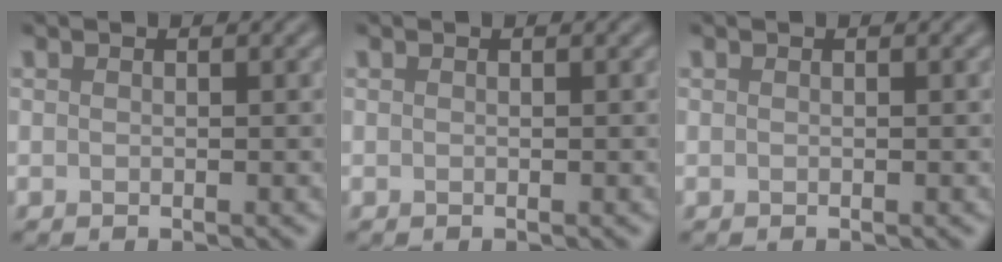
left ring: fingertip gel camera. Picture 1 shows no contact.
{"total": 0.0}
{"total": 0.0}